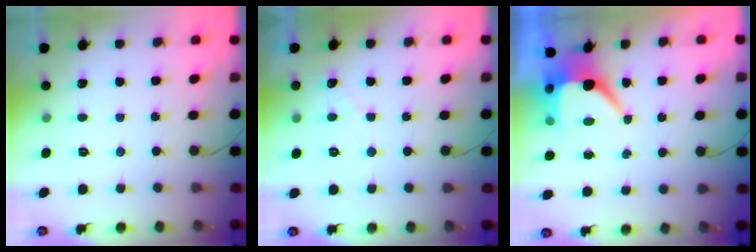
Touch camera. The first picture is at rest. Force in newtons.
{"total": 3.0, "press": 3.0, "slide": 0.1}
{"total": 8.7, "press": 8.7, "slide": 0.8}